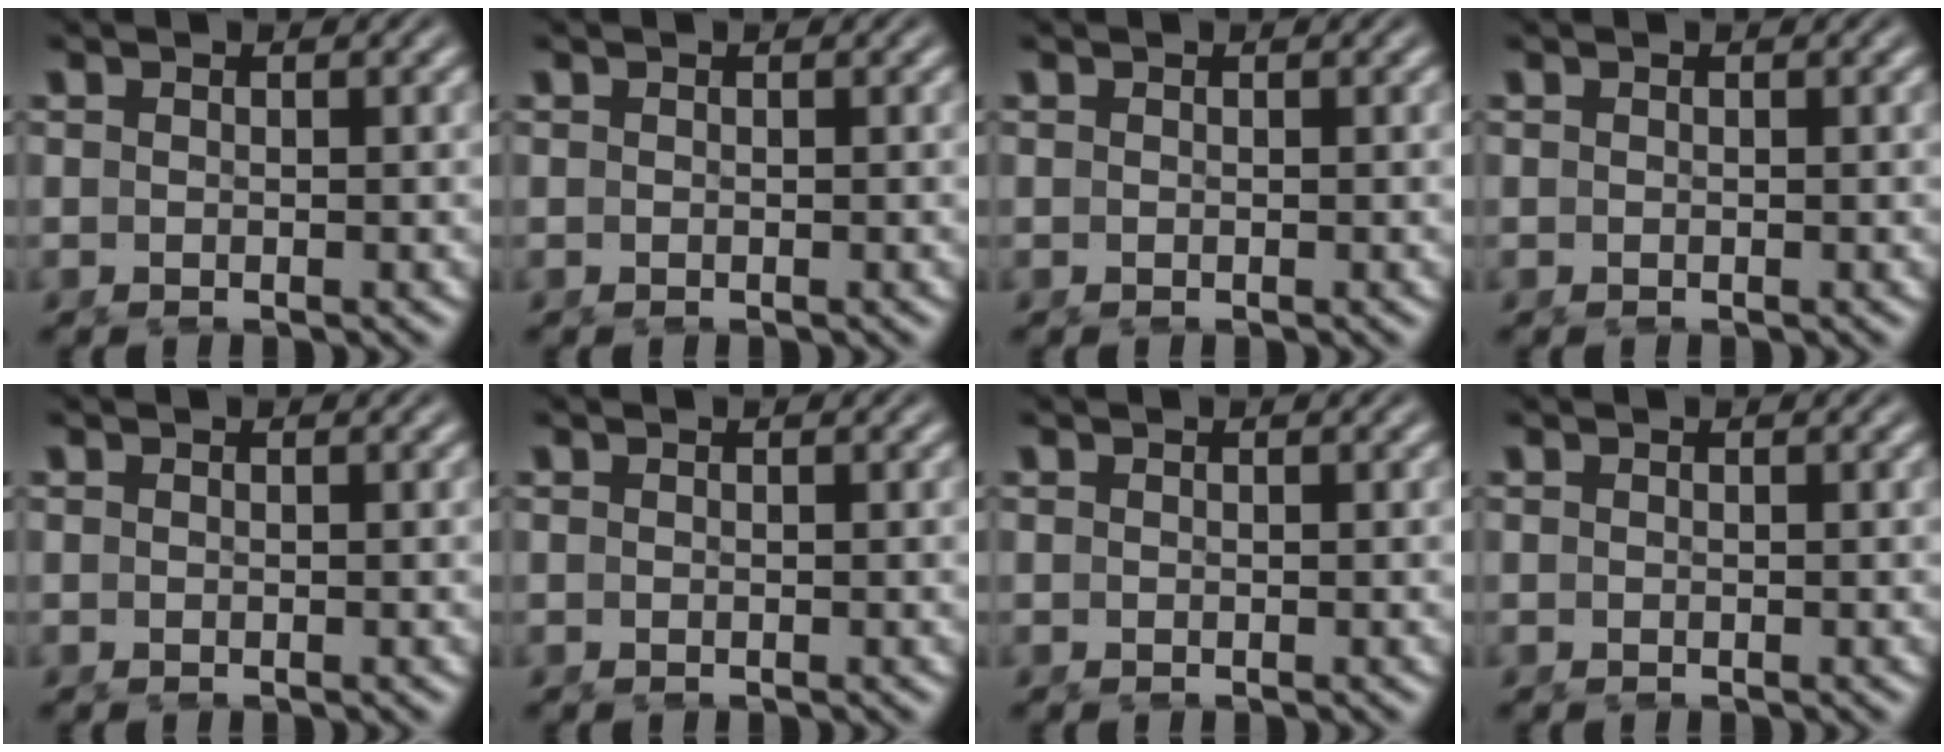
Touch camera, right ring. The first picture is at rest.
{"total": 0.0}
{"total": 0.0}
{"total": 0.0}
{"total": 0.0}
{"total": 0.0}
{"total": 0.0}
{"total": 0.0}